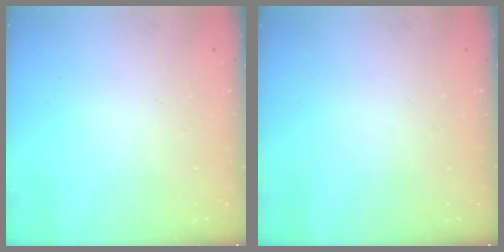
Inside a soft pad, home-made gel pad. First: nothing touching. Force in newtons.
{"total": 0.0}